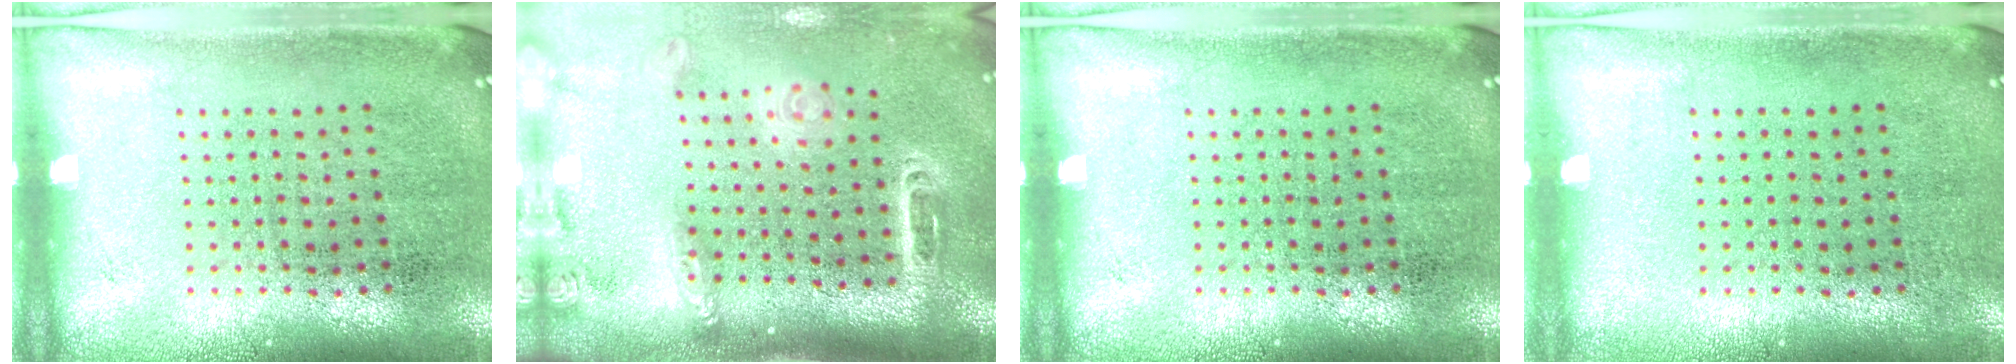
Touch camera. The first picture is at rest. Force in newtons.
{"total": 2.7, "press": 1.9, "slide": 1.8}
{"total": 0.0}
{"total": 0.0}